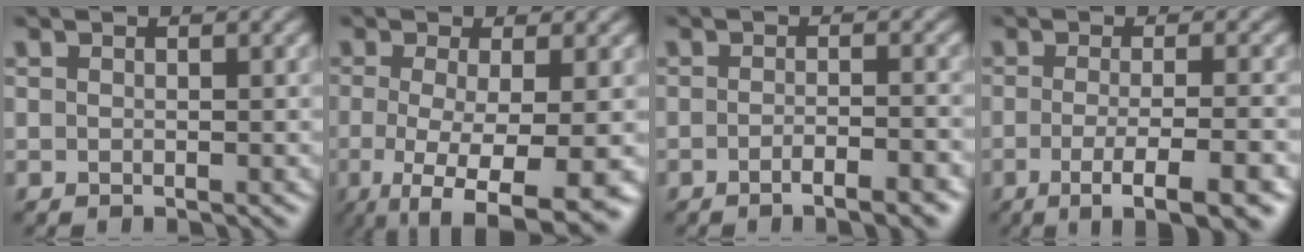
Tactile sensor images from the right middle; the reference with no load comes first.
{"total": 8.0, "force": [-2.8, 2.0, 7.2], "torque": [-0.119, -0.022, -0.045]}
{"total": 4.1, "force": [-2.2, 1.0, 3.3], "torque": [-0.043, 0.005, -0.033]}
{"total": 6.5, "force": [-2.7, 1.6, 5.7], "torque": [-0.079, -0.005, -0.041]}